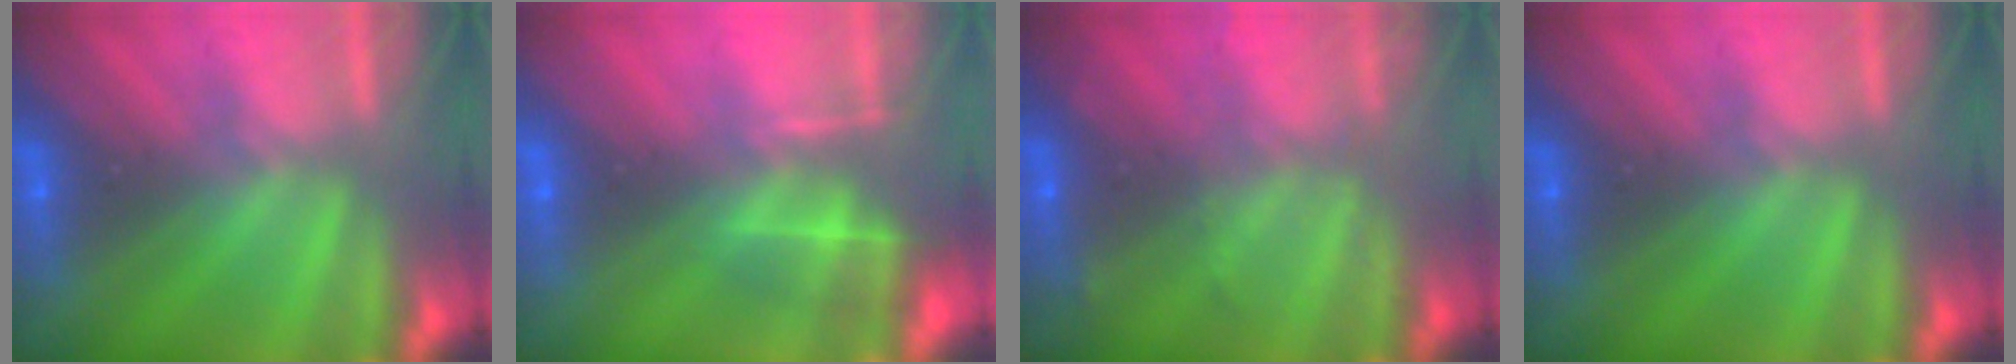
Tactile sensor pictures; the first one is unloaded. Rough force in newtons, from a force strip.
{"total": 5.1}
{"total": 2.3}
{"total": 0.0}